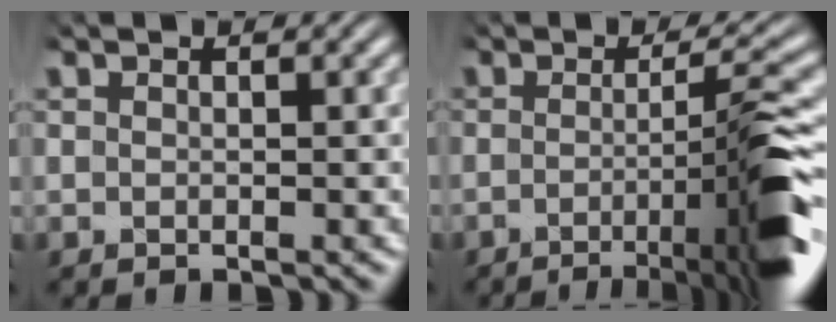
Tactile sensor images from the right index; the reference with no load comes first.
{"total": 10.8, "force": [-3.9, 1.7, 9.9], "torque": [-0.130, -0.006, -0.057]}